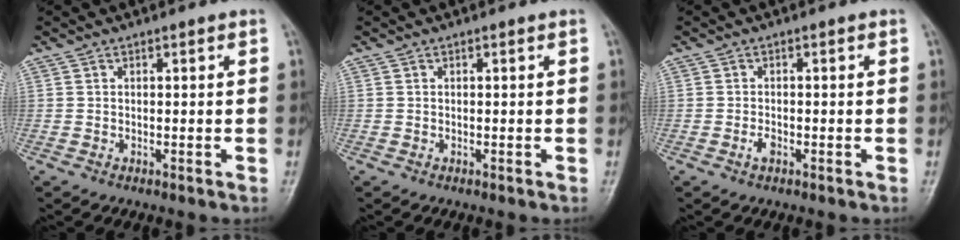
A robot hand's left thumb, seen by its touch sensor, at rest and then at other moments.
{"total": 0.0}
{"total": 1.5, "force": [-0.7, 0.8, 1.1], "torque": [-0.020, 0.002, -0.014]}